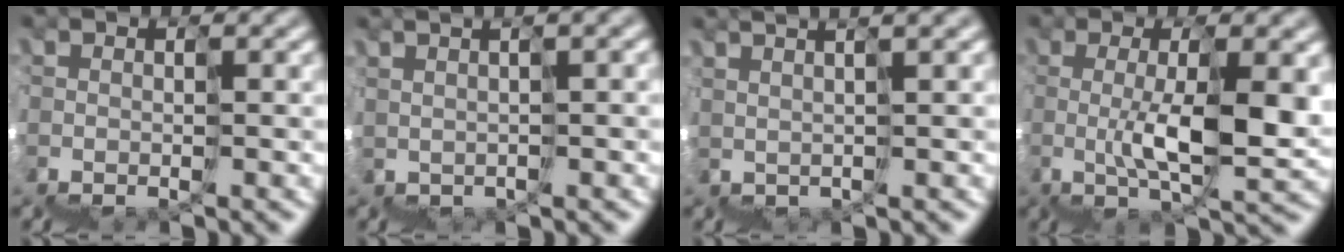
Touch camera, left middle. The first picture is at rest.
{"total": 3.6, "force": [2.9, -0.4, 2.2], "torque": [-0.013, 0.051, 0.057]}
{"total": 5.2, "force": [4.8, -0.9, 2.0], "torque": [0.016, 0.065, 0.070]}
{"total": 3.1, "force": [2.0, -2.1, 1.1], "torque": [-0.010, 0.028, 0.026]}